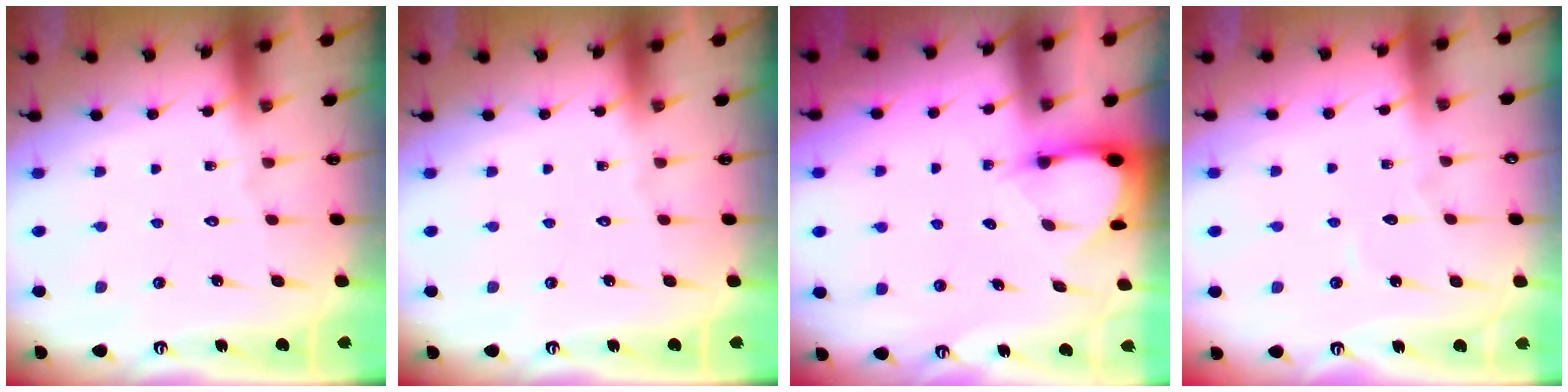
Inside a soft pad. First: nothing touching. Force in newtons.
{"total": 0.0}
{"total": 2.8, "press": 2.8, "slide": 0.2}
{"total": 3.9, "press": 3.8, "slide": 0.4}